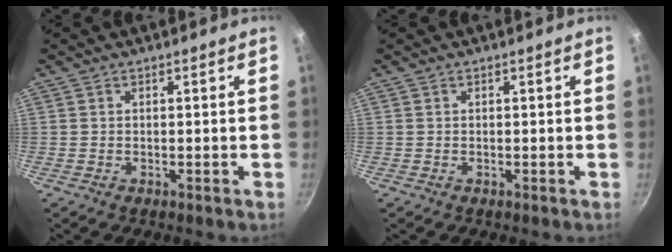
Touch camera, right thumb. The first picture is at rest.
{"total": 0.0}